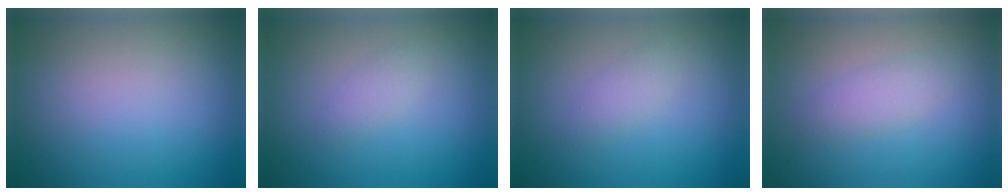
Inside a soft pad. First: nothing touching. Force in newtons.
{"total": 1.1, "press": 1.1, "slide": 0.1}
{"total": 1.3, "press": 1.3, "slide": 0.1}
{"total": 1.9, "press": 1.9, "slide": 0.1}